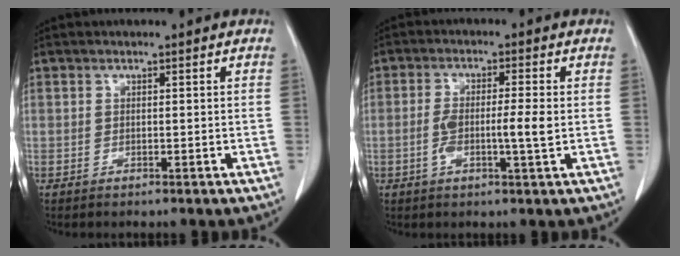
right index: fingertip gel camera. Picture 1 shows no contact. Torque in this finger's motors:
{"motor_torque": [-0.06, 0.14, 0.10, 0.02]}